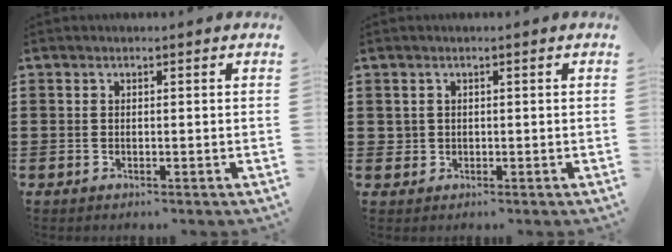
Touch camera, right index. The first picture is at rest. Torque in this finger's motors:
{"motor_torque": [0.45, 0.53, -0.02, 0.00]}